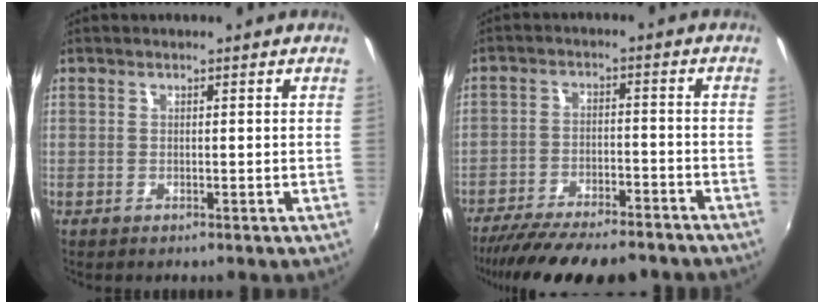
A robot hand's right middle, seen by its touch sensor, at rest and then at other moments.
{"total": 18.1, "force": [-15.4, 4.2, 8.6], "torque": [-0.169, -0.036, -0.229]}